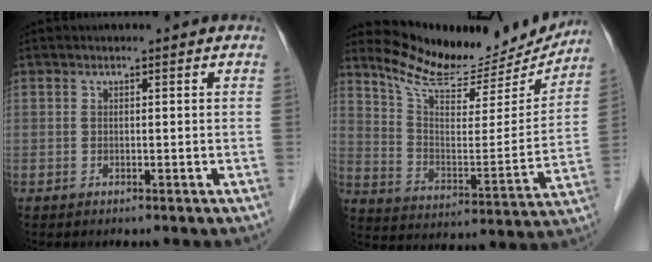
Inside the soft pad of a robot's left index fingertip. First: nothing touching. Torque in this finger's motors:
{"motor_torque": [0.15, -0.34, 0.08, 0.02]}